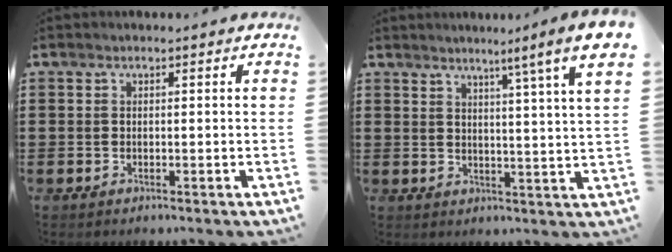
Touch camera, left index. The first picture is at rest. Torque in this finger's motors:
{"motor_torque": [2.14, 0.00, 0.36, 0.17]}